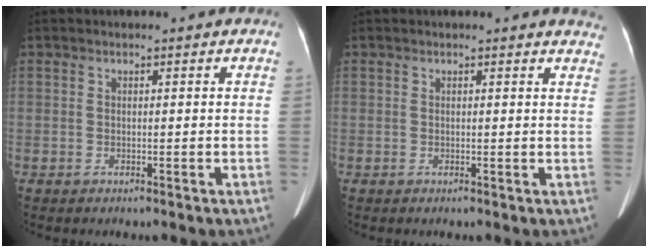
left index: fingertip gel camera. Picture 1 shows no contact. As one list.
[{"total": 4.8, "force": [4.7, 1.0, 0.5], "torque": [0.013, -0.017, 0.018]}]